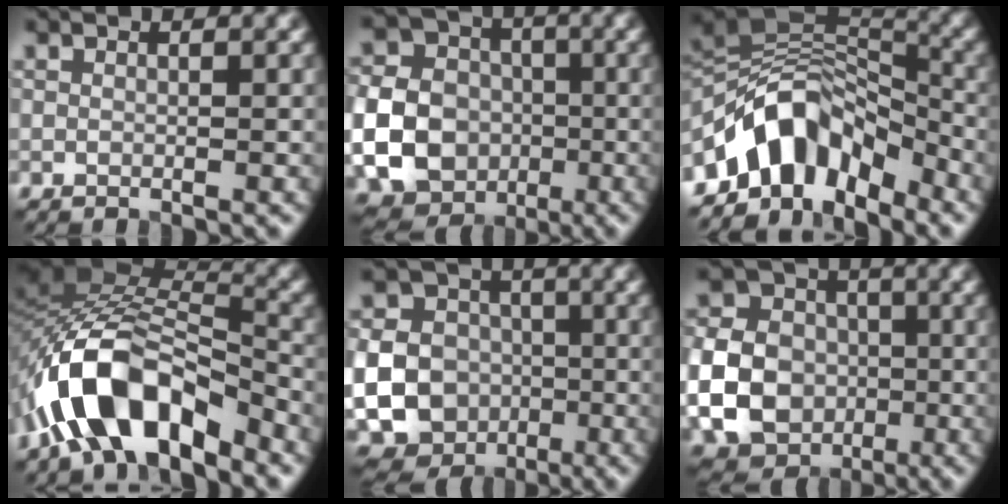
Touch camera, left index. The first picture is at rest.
{"total": 13.1, "force": [-2.5, 11.4, 5.9], "torque": [-0.131, -0.028, -0.061]}
{"total": 9.5, "force": [-5.9, 4.9, 5.6], "torque": [-0.071, 0.014, -0.117]}
{"total": 11.4, "force": [-6.7, 5.0, 7.7], "torque": [-0.135, 0.011, -0.133]}
{"total": 16.6, "force": [-3.3, 15.3, 5.7], "torque": [-0.147, -0.026, -0.080]}
{"total": 9.6, "force": [-2.1, 7.9, 5.1], "torque": [-0.111, -0.011, -0.044]}